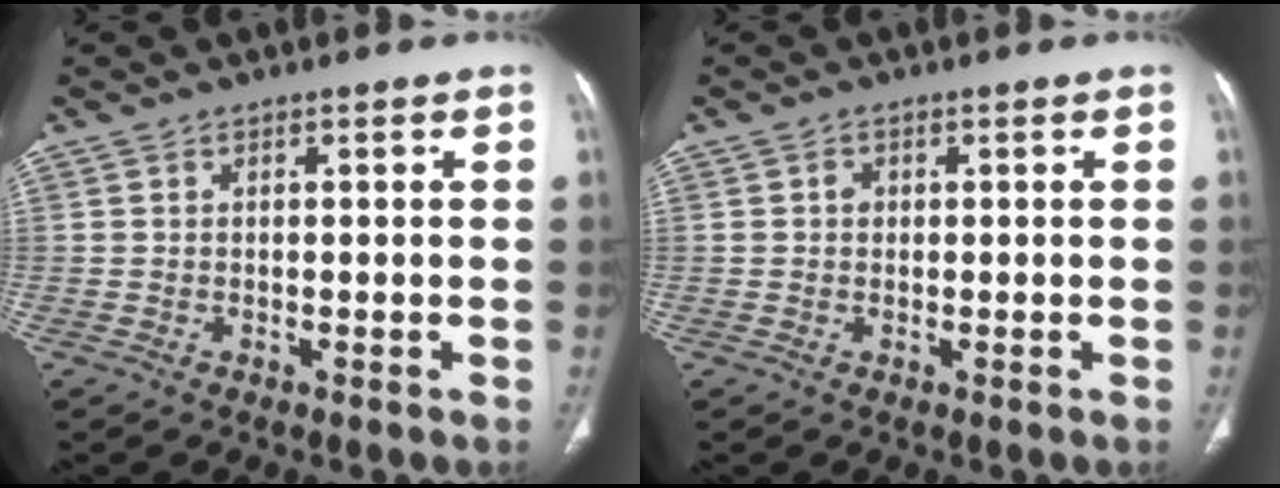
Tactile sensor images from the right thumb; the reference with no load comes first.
{"total": 1.1, "force": [0.2, 1.0, 0.5], "torque": [-0.006, 0.003, 0.002]}